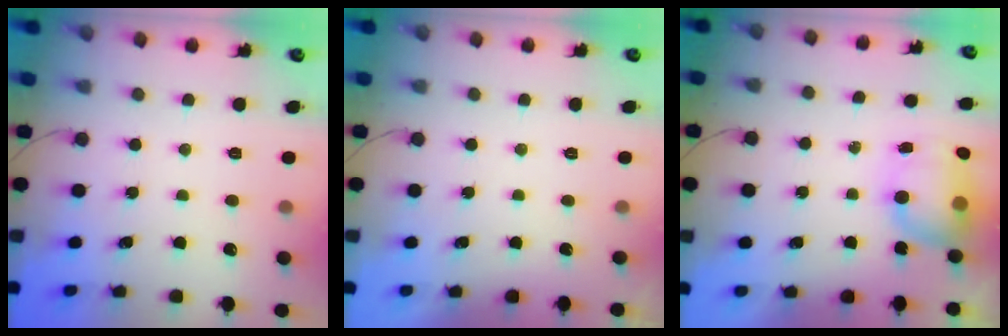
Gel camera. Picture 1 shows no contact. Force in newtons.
{"total": 0.0}
{"total": 11.5, "press": 8.7, "slide": 7.5}